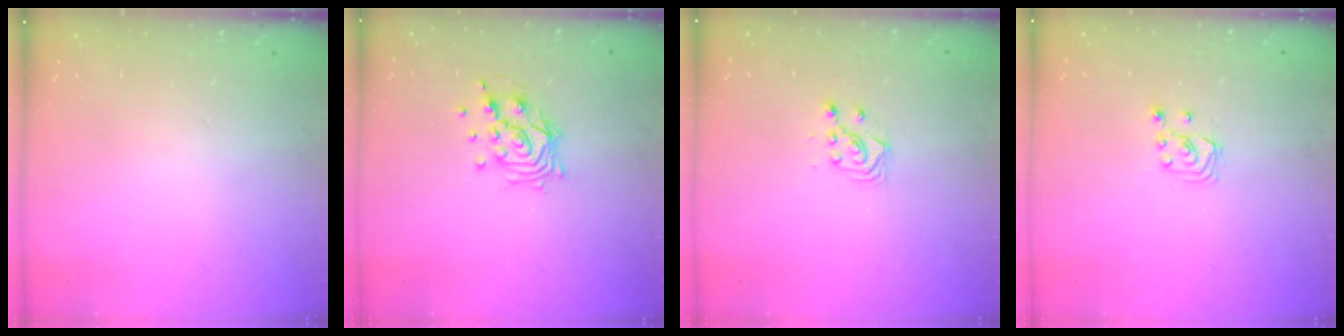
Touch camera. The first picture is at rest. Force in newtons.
{"total": 10.6, "press": 10.5, "slide": 1.0}
{"total": 3.3, "press": 3.2, "slide": 0.8}
{"total": 2.7, "press": 2.7, "slide": 0.3}